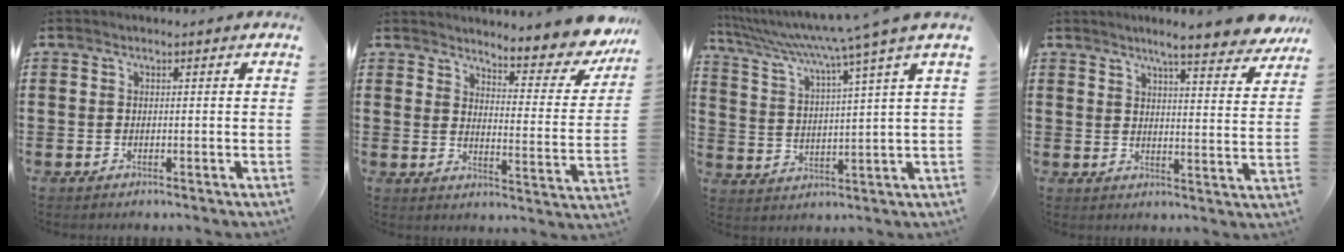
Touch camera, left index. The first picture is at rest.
{"total": 6.3, "force": [5.9, 0.1, 2.2], "torque": [-0.045, -0.049, 0.097]}
{"total": 7.0, "force": [5.4, -1.7, 4.1], "torque": [-0.104, -0.044, 0.082]}
{"total": 6.8, "force": [6.0, 0.1, 3.2], "torque": [-0.064, -0.030, 0.101]}